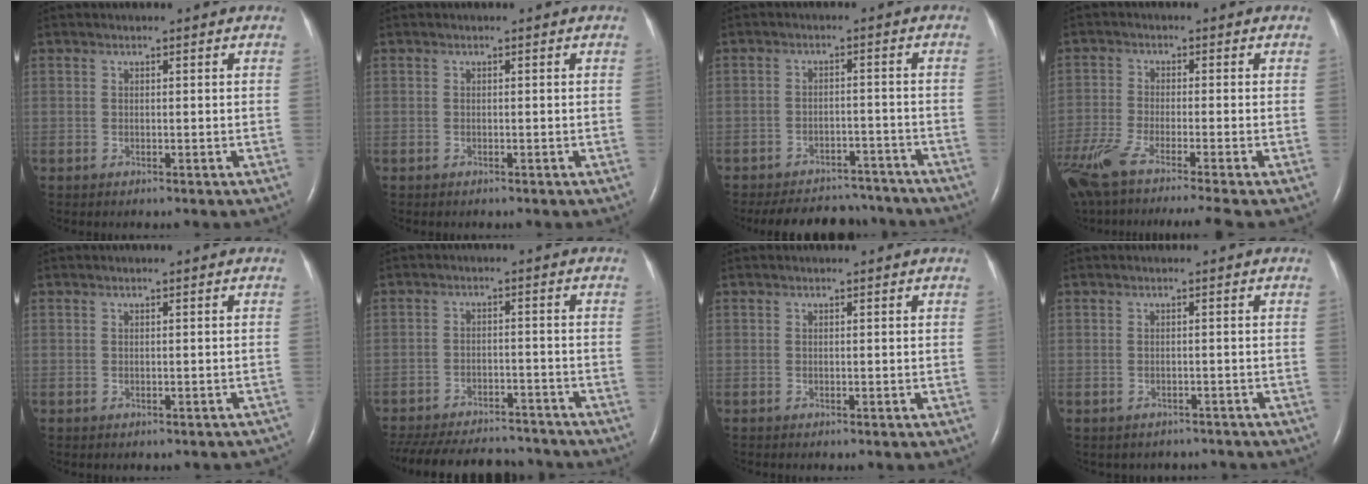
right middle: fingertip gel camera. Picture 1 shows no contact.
{"total": 0.0}
{"total": 14.0, "force": [-12.6, 4.9, 3.6], "torque": [-0.068, 0.007, -0.161]}
{"total": 14.1, "force": [-11.1, -0.2, 8.6], "torque": [-0.167, -0.042, -0.187]}
{"total": 2.8, "force": [-2.3, 1.3, 0.9], "torque": [-0.001, 0.007, -0.020]}
{"total": 20.9, "force": [-18.4, 6.2, 7.7], "torque": [-0.200, -0.027, -0.256]}
{"total": 0.0}
{"total": 3.8, "force": [-3.4, 1.8, 0.1], "torque": [-0.006, 0.009, -0.037]}